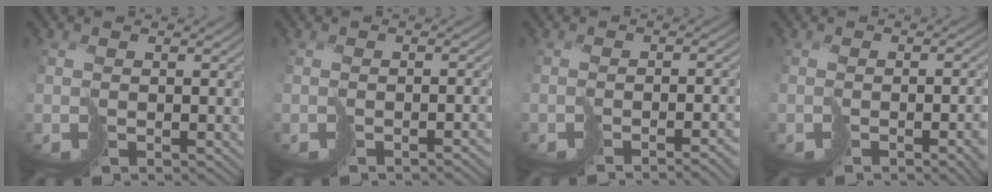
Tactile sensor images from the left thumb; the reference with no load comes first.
{"total": 3.0, "force": [-2.4, 0.8, 1.6], "torque": [-0.012, -0.004, -0.033]}
{"total": 3.8, "force": [-3.4, 0.1, 1.8], "torque": [-0.018, -0.003, -0.049]}
{"total": 5.1, "force": [-2.4, 1.5, 4.3], "torque": [-0.052, -0.019, -0.024]}